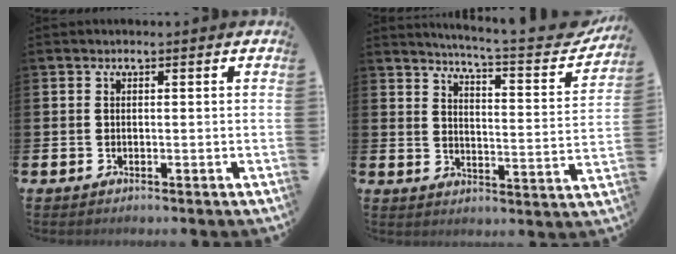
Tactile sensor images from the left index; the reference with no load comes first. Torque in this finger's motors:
{"motor_torque": [0.82, -1.32, 0.16, 0.12]}